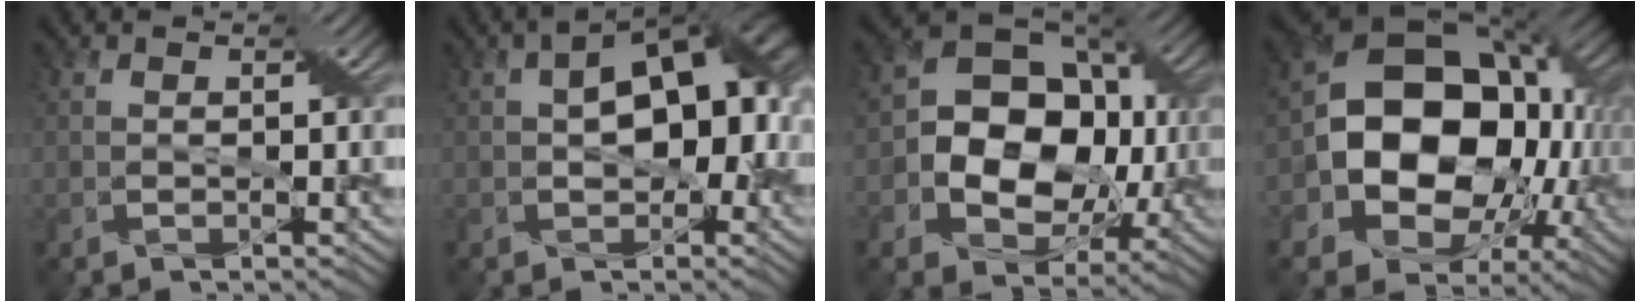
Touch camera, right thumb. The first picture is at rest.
{"total": 12.2, "force": [0.5, 7.3, 9.8], "torque": [-0.120, 0.017, 0.002]}
{"total": 14.3, "force": [-1.2, 10.6, 9.6], "torque": [-0.148, -0.004, -0.024]}
{"total": 18.4, "force": [-1.6, 14.1, 11.8], "torque": [-0.197, -0.038, -0.007]}